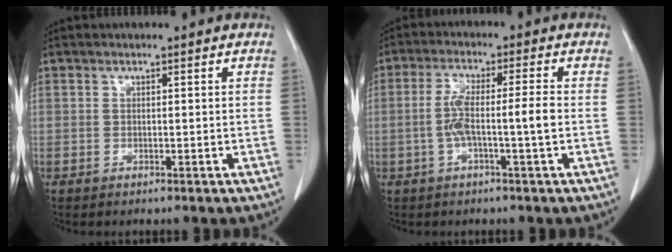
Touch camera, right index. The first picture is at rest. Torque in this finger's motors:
{"motor_torque": [1.07, -0.30, 0.49, 0.13]}